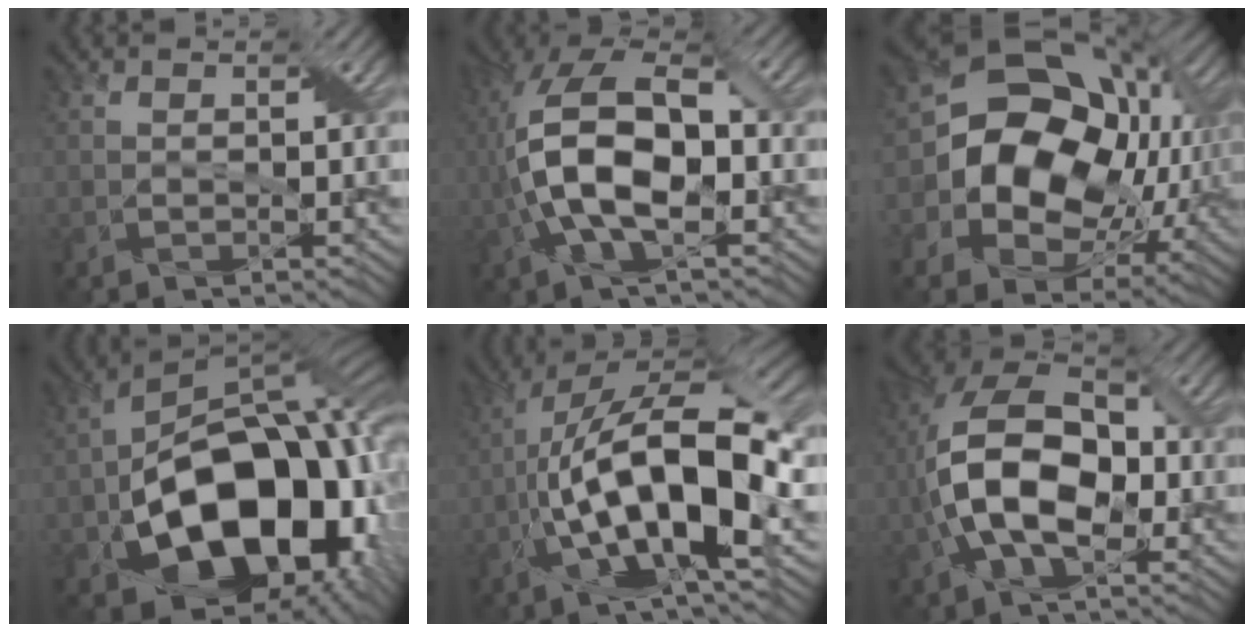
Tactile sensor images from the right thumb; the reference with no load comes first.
{"total": 13.1, "force": [-1.6, 6.2, 11.5], "torque": [-0.266, -0.001, -0.035]}
{"total": 18.7, "force": [0.7, 14.4, 11.9], "torque": [-0.232, -0.011, 0.024]}
{"total": 20.0, "force": [-5.7, 12.8, 14.3], "torque": [-0.234, -0.036, -0.073]}
{"total": 16.7, "force": [-3.4, 5.9, 15.2], "torque": [-0.289, 0.021, -0.069]}
{"total": 13.4, "force": [-2.0, 7.6, 10.9], "torque": [-0.240, 0.002, -0.054]}